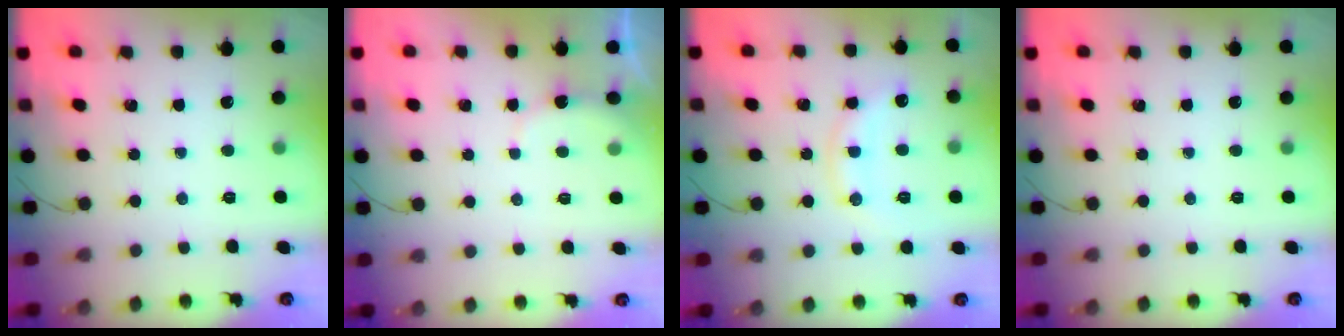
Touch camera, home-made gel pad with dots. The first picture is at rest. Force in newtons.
{"total": 4.8, "press": 4.7, "slide": 0.6}
{"total": 11.3, "press": 11.3, "slide": 0.3}
{"total": 0.0}